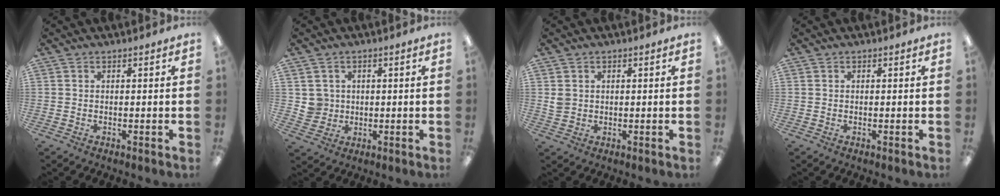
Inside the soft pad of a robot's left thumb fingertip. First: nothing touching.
{"total": 4.4, "force": [1.0, 4.3, 0.2], "torque": [-0.003, 0.004, 0.018]}
{"total": 2.5, "force": [0.7, 2.3, 0.7], "torque": [-0.007, 0.001, 0.010]}
{"total": 0.0}